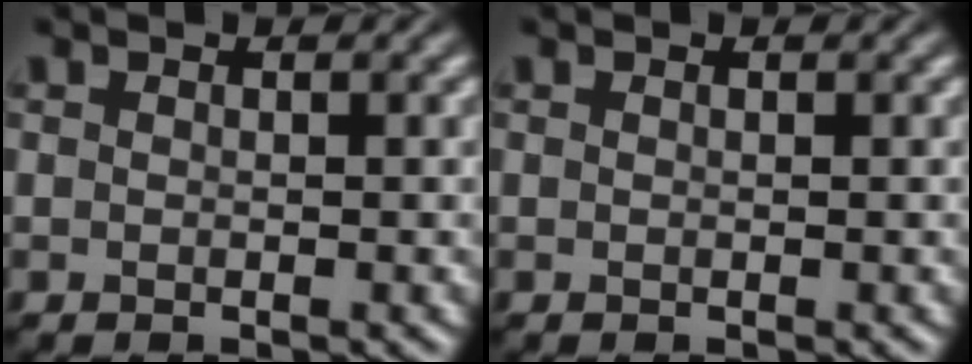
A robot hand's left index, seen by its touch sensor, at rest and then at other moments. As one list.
[{"total": 0.0}]